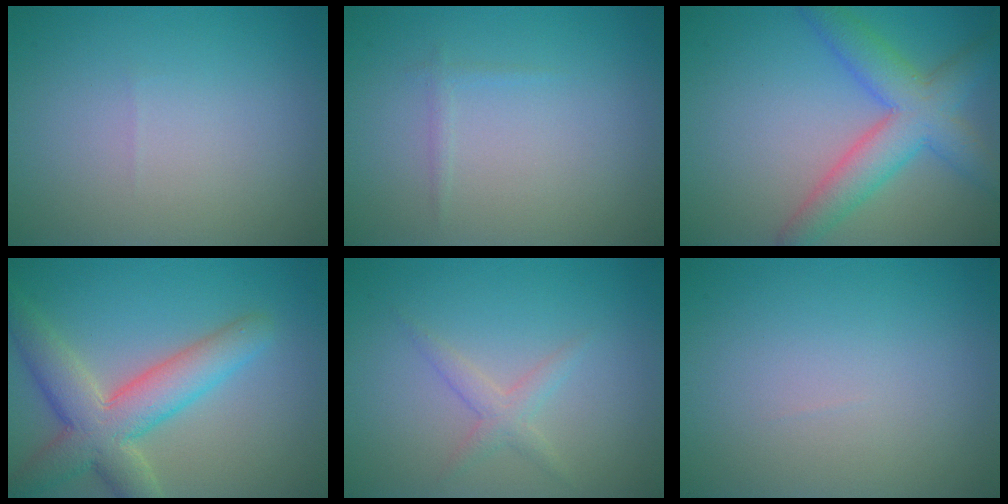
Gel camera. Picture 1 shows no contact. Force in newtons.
{"total": 0.6, "press": 0.6, "slide": 0.0}
{"total": 6.1, "press": 6.1, "slide": 0.4}
{"total": 7.0, "press": 7.0, "slide": 0.4}
{"total": 1.7, "press": 1.7, "slide": 0.1}
{"total": 0.0}